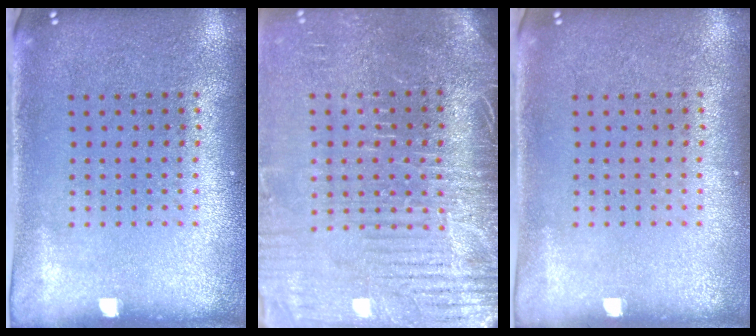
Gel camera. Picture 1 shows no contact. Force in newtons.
{"total": 4.3, "press": 3.9, "slide": 1.7}
{"total": 0.0}